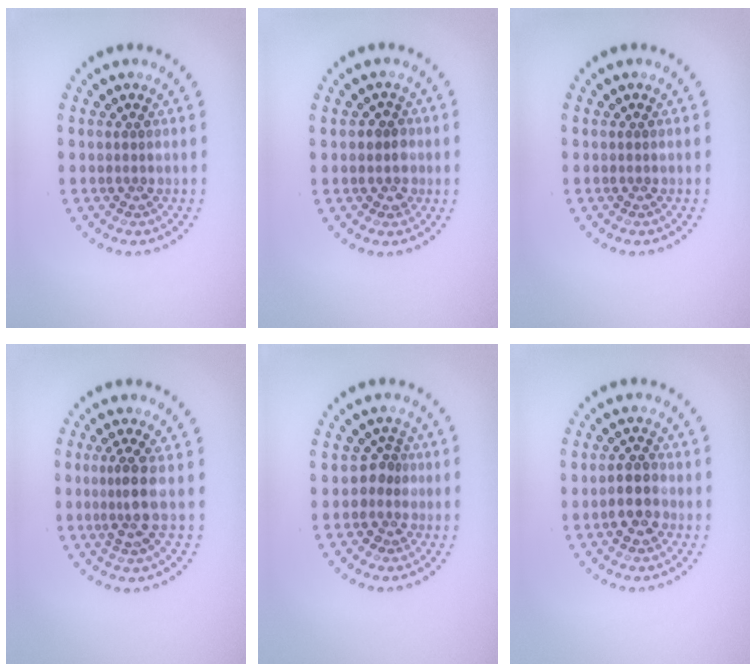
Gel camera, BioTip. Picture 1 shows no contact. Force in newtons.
{"total": 2.0, "press": 1.8, "slide": 0.8}
{"total": 0.0}
{"total": 2.6, "press": 1.9, "slide": 1.7}
{"total": 1.9, "press": 1.5, "slide": 1.3}
{"total": 3.0, "press": 2.8, "slide": 0.8}